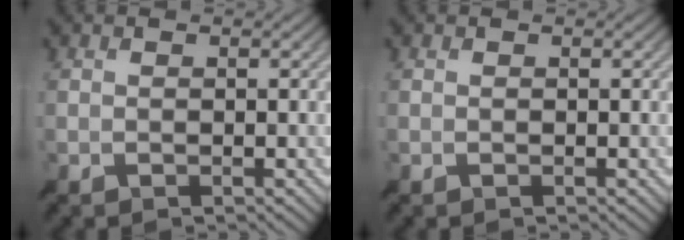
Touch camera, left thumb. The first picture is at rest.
{"total": 0.0}